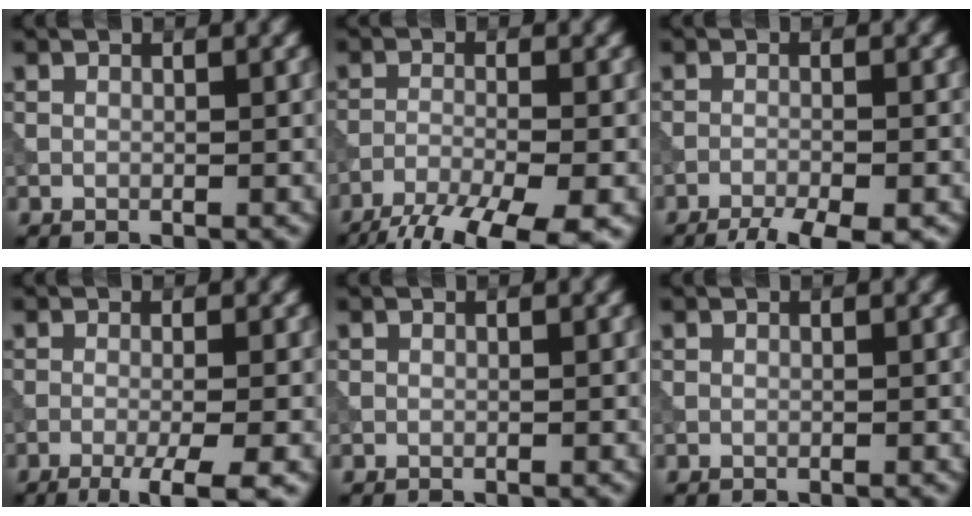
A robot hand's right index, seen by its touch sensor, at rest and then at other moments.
{"total": 9.9, "force": [-7.8, 2.1, 5.7], "torque": [-0.105, -0.034, -0.124]}
{"total": 6.6, "force": [-5.3, 1.4, 3.6], "torque": [-0.055, -0.019, -0.077]}
{"total": 5.0, "force": [-2.4, 1.0, 4.3], "torque": [-0.060, -0.002, -0.041]}
{"total": 0.0}
{"total": 0.0}